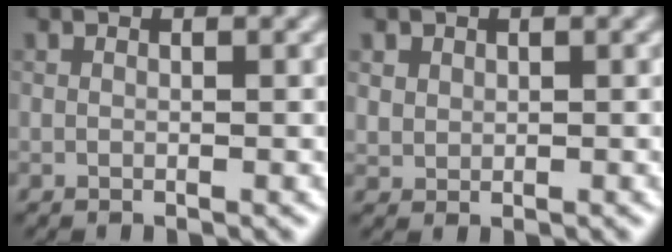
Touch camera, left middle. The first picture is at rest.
{"total": 0.6, "force": [0.2, 0.5, -0.3], "torque": [-0.004, 0.001, 0.023]}